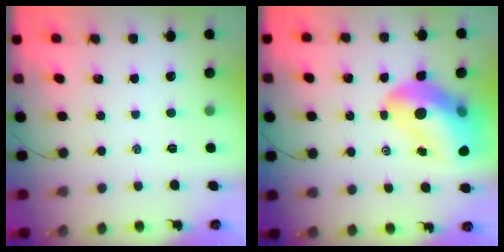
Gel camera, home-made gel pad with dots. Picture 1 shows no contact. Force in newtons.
{"total": 17.6, "press": 16.8, "slide": 5.1}